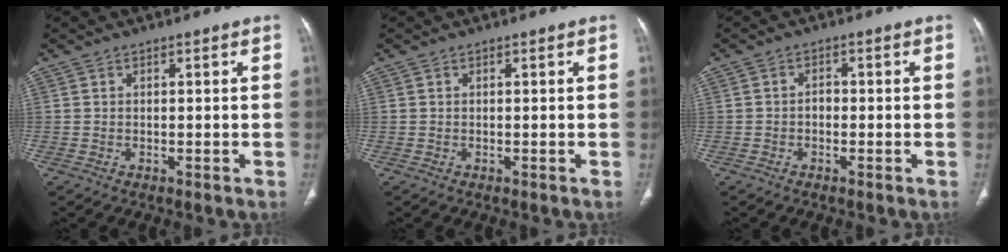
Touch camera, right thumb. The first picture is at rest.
{"total": 0.0}
{"total": 1.4, "force": [-0.5, 0.9, 0.9], "torque": [-0.008, 0.005, -0.011]}